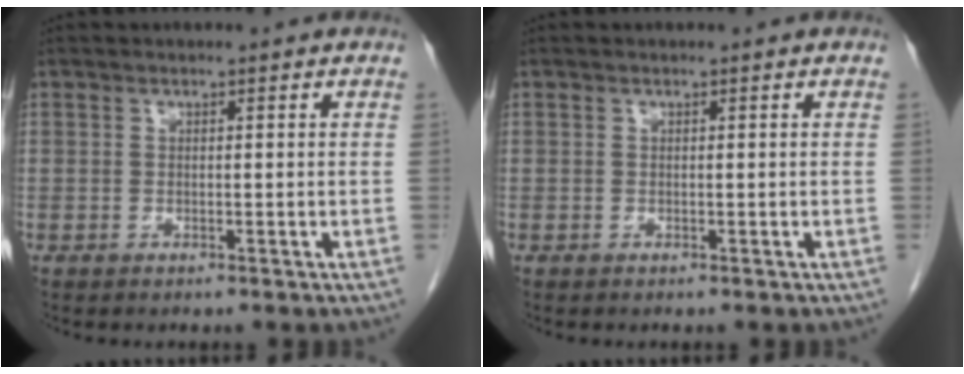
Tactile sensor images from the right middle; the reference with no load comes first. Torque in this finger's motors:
{"motor_torque": [0.07, -0.25, 0.03, 0.00]}